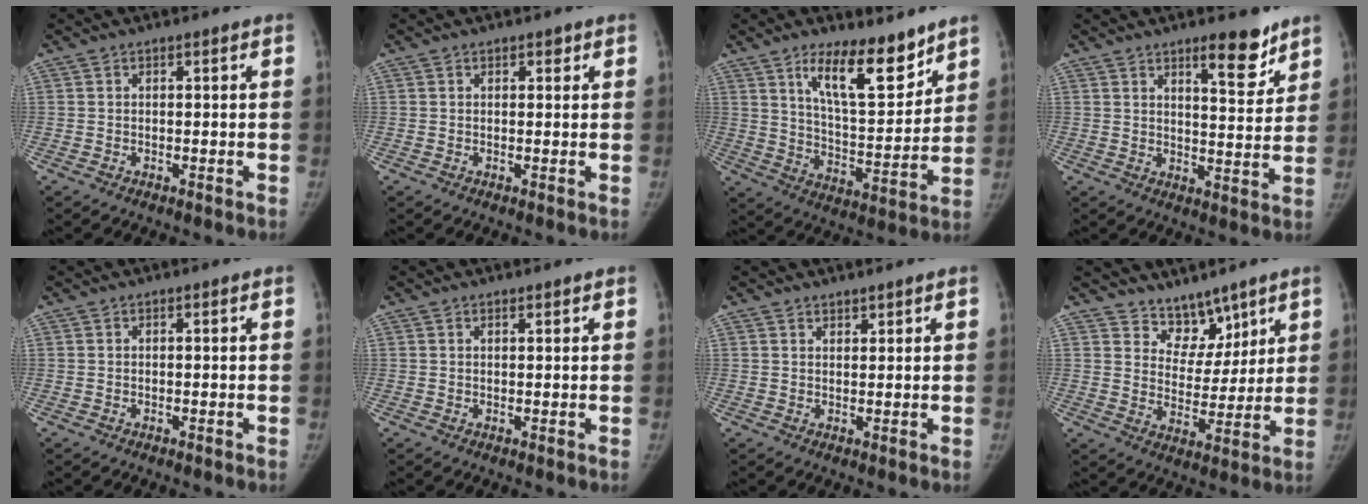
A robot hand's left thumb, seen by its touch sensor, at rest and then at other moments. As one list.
[{"total": 1.1, "force": [0.7, 0.7, 0.5], "torque": [0.003, -0.003, 0.007]}, {"total": 14.6, "force": [9.8, 5.0, 9.6], "torque": [-0.119, -0.077, 0.173]}, {"total": 8.5, "force": [6.1, 2.5, 5.4], "torque": [-0.053, -0.046, 0.090]}, {"total": 0.0}, {"total": 0.8, "force": [0.7, 0.3, 0.3], "torque": [-0.004, -0.005, 0.010]}, {"total": 1.4, "force": [1.3, 0.5, 0.3], "torque": [0.008, -0.010, 0.021]}, {"total": 7.6, "force": [6.2, 4.1, 1.4], "torque": [0.018, -0.054, 0.117]}]